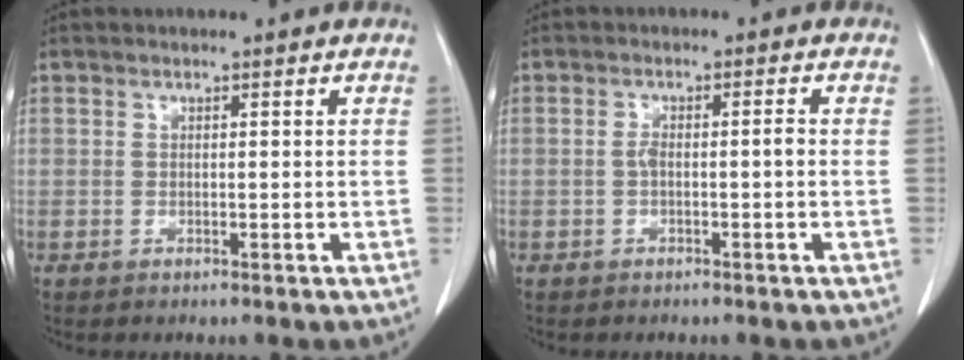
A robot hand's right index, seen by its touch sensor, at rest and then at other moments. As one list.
[{"total": 2.4, "force": [-0.4, 0.5, 2.3], "torque": [-0.041, 0.003, -0.007]}]